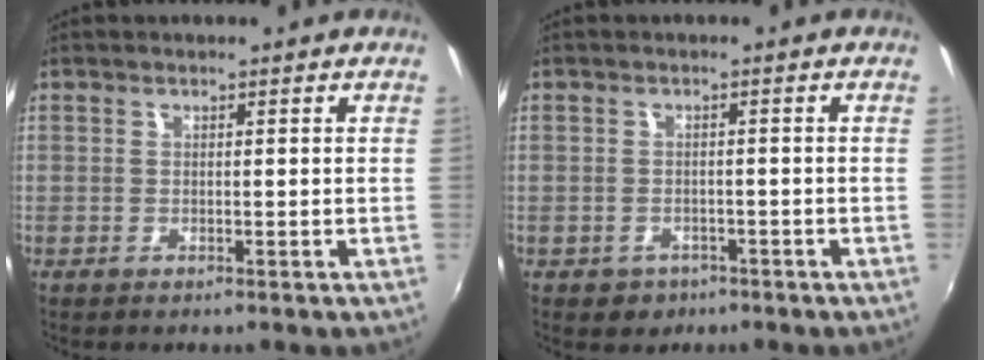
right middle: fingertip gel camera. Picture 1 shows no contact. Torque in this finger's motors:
{"motor_torque": [0.32, -0.17, 0.01, 0.00]}